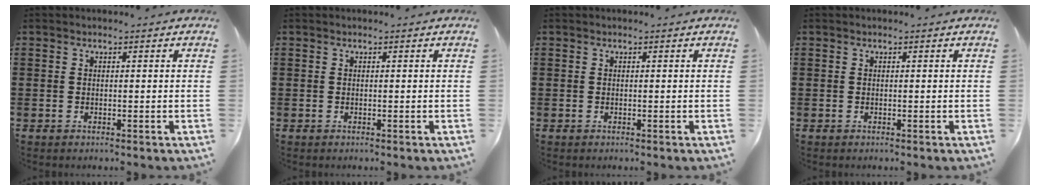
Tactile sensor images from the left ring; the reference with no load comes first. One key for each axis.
{"total": 0.0}
{"total": 0.0}
{"total": 0.0}